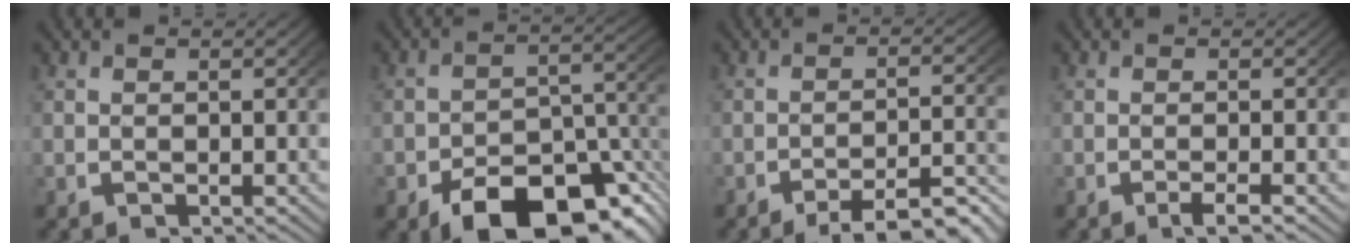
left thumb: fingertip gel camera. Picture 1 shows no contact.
{"total": 11.0, "force": [-6.6, 5.4, 6.9], "torque": [-0.098, -0.027, -0.082]}
{"total": 6.8, "force": [-4.5, 2.5, 4.4], "torque": [-0.055, -0.007, -0.068]}
{"total": 1.6, "force": [-0.9, 0.1, 1.4], "torque": [-0.023, 0.005, -0.020]}